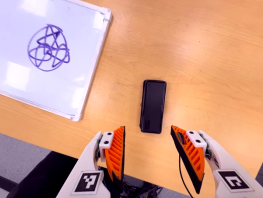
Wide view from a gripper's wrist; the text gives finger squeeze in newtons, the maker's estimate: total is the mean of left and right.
{"total": 0.0}